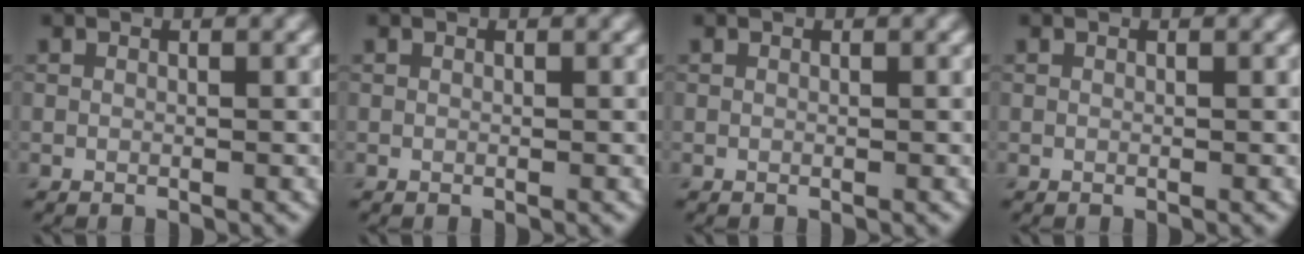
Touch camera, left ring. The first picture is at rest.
{"total": 0.0}
{"total": 0.0}
{"total": 0.0}